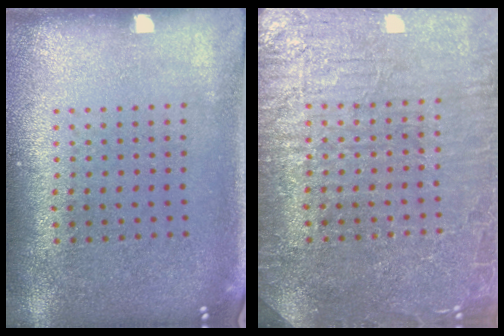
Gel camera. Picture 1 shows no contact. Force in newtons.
{"total": 4.7, "press": 4.6, "slide": 0.7}